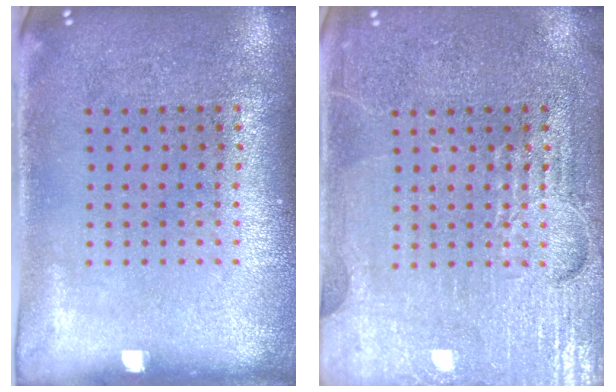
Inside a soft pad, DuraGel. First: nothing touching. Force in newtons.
{"total": 5.6, "press": 5.5, "slide": 0.8}